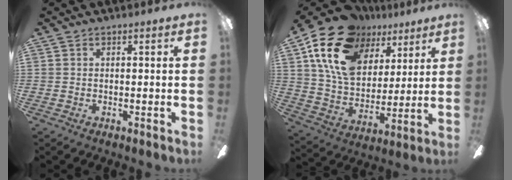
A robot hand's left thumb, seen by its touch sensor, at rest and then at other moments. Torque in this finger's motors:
{"motor_torque": [2.00, 2.03, 1.40, -1.37, 0.22]}